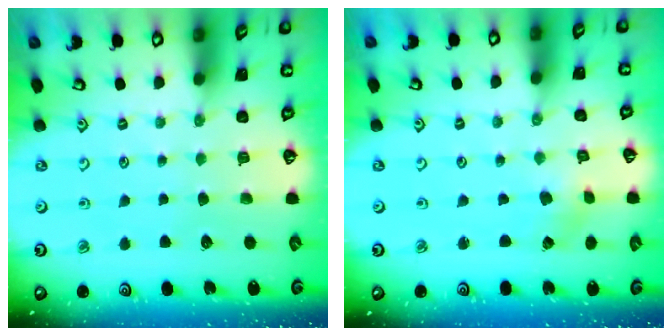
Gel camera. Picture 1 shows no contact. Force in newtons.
{"total": 0.5, "press": 0.5, "slide": 0.1}